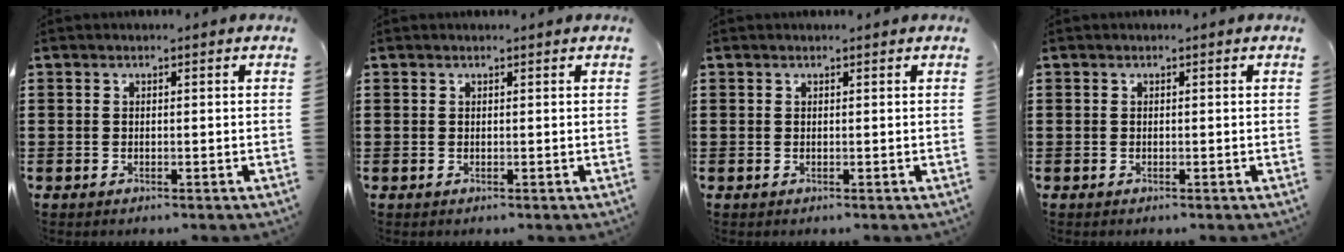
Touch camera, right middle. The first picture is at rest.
{"total": 0.0}
{"total": 0.0}
{"total": 0.0}